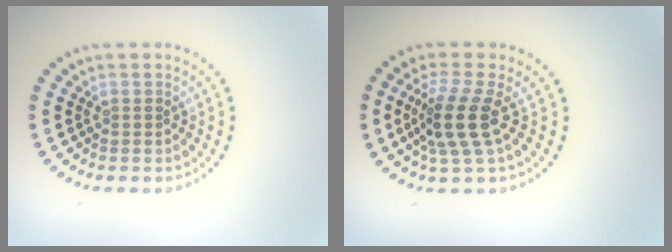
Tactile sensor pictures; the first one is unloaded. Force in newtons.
{"total": 3.8, "press": 2.8, "slide": 2.5}